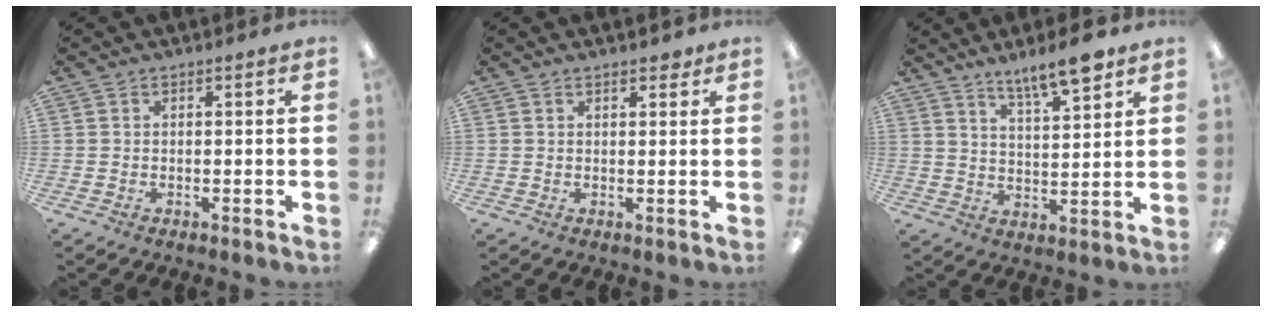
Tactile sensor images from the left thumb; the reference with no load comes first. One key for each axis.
{"total": 2.0, "fx": 1.6, "fy": 0.6, "fz": 1.1, "tx": -0.015, "ty": -0.003, "tz": 0.027}
{"total": 9.9, "fx": 7.9, "fy": 2.3, "fz": 5.5, "tx": -0.077, "ty": -0.052, "tz": 0.134}